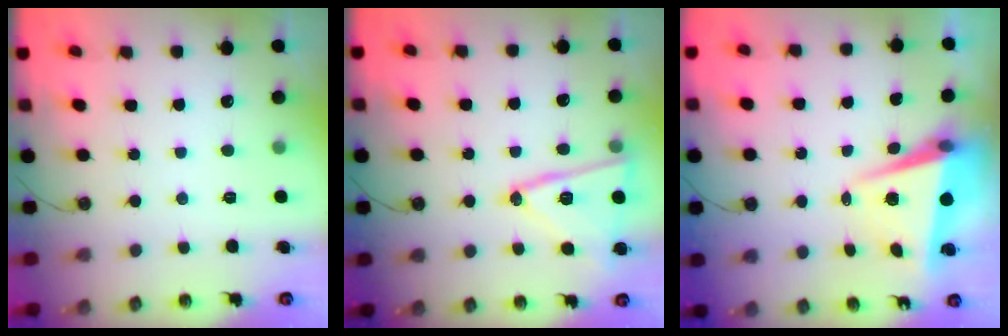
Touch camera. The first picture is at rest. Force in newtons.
{"total": 15.3, "press": 15.3, "slide": 1.2}
{"total": 6.6, "press": 6.5, "slide": 1.2}